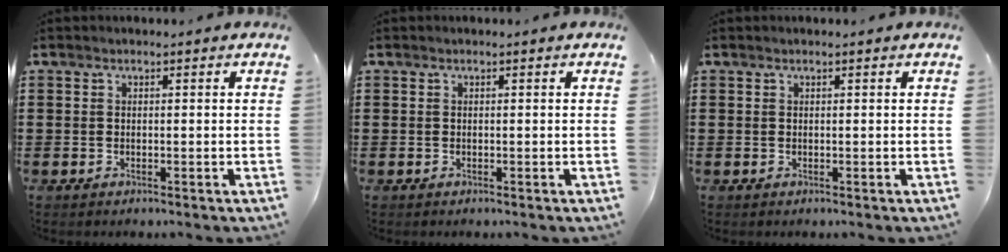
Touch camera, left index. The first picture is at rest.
{"total": 0.0}
{"total": 0.0}